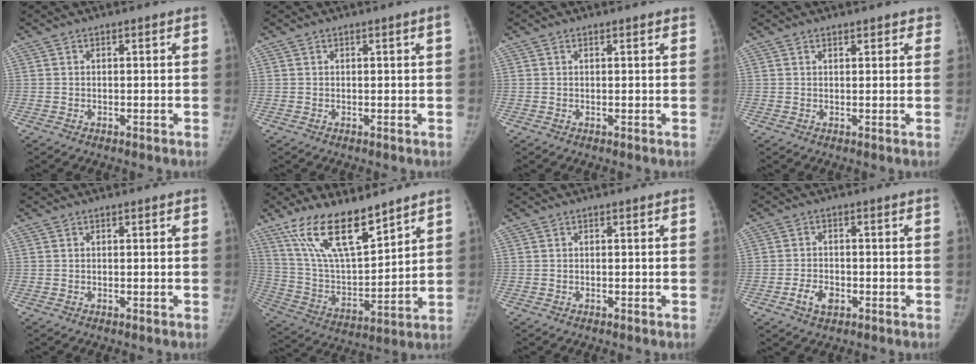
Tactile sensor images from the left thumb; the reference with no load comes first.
{"total": 1.0, "force": [0.4, -0.2, 0.9], "torque": [-0.016, -0.001, 0.008]}
{"total": 1.1, "force": [0.9, 0.3, 0.5], "torque": [-0.005, -0.001, 0.012]}
{"total": 2.6, "force": [2.1, 1.1, 1.0], "torque": [0.014, -0.004, 0.021]}
{"total": 0.0}
{"total": 17.3, "force": [12.2, 5.7, 10.9], "torque": [-0.170, -0.062, 0.240]}
{"total": 0.0}
{"total": 4.1, "force": [-1.7, 2.7, 2.6], "torque": [-0.042, 0.011, -0.029]}